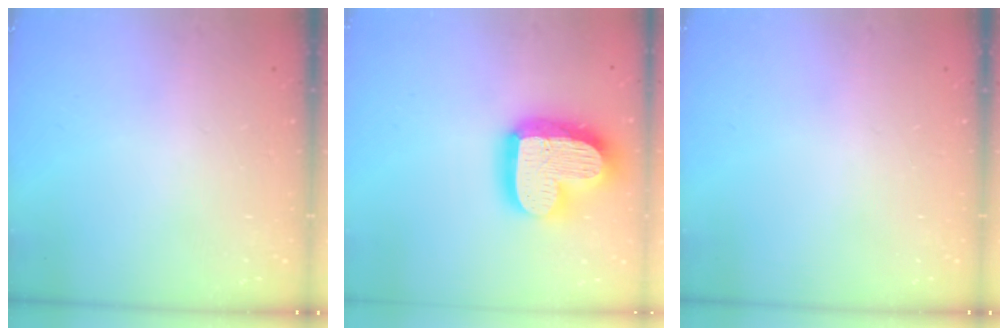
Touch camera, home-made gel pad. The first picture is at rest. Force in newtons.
{"total": 22.4, "press": 22.4, "slide": 1.9}
{"total": 0.0}